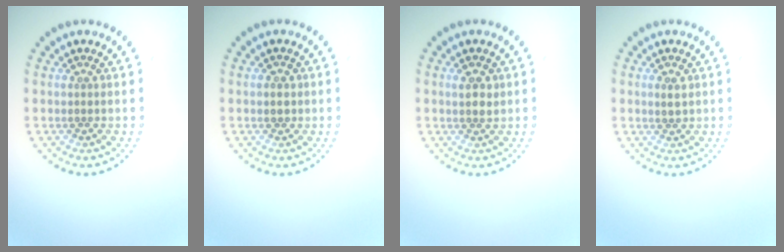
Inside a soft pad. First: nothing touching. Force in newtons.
{"total": 1.0, "press": 1.0, "slide": 0.3}
{"total": 1.5, "press": 1.4, "slide": 0.5}
{"total": 1.1, "press": 1.0, "slide": 0.4}